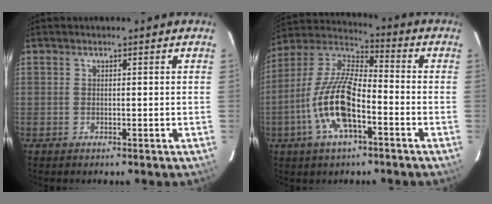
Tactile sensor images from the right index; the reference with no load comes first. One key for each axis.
{"total": 15.0, "fx": -5.6, "fy": 5.3, "fz": 12.9, "tx": -0.266, "ty": -0.003, "tz": -0.111}